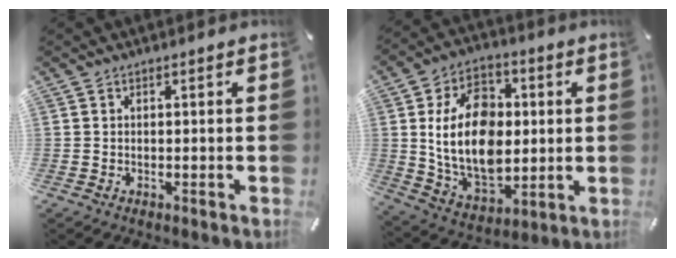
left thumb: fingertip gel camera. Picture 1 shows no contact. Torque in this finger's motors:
{"motor_torque": [0.94, 1.02, 1.60, -1.17, 0.69]}